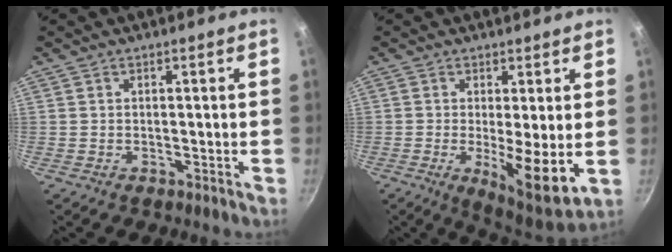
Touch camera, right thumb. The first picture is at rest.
{"total": 9.9, "force": [-0.6, 2.5, 9.6], "torque": [-0.139, -0.028, -0.001]}